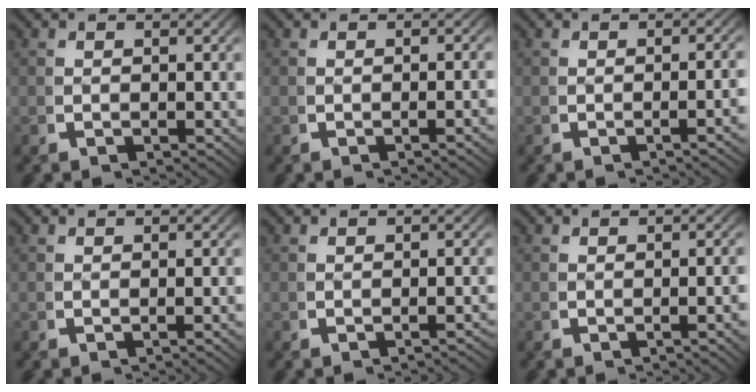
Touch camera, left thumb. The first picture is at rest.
{"total": 1.3, "force": [-0.5, 0.0, 1.3], "torque": [-0.021, 0.006, -0.009]}
{"total": 2.1, "force": [-0.7, 0.1, 2.0], "torque": [-0.031, 0.007, -0.012]}
{"total": 1.0, "force": [-0.3, -0.1, 1.0], "torque": [-0.017, 0.007, -0.006]}
{"total": 1.3, "force": [-0.8, -0.2, 0.9], "torque": [-0.014, 0.008, -0.014]}
{"total": 1.8, "force": [-0.5, 0.1, 1.7], "torque": [-0.026, 0.006, -0.010]}